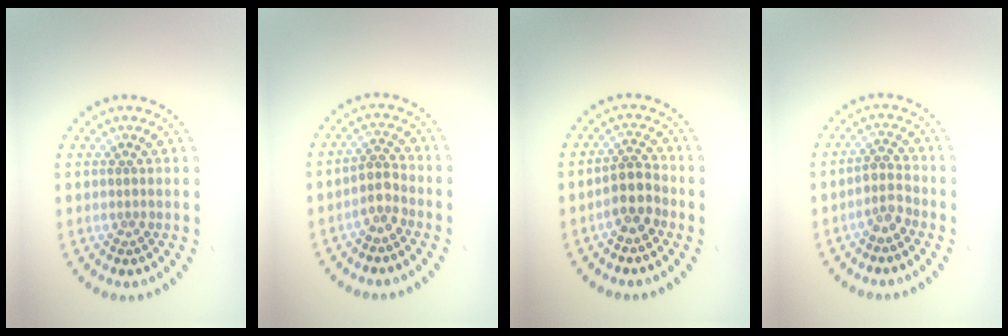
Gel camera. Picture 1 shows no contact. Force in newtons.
{"total": 2.0, "press": 1.5, "slide": 1.3}
{"total": 2.5, "press": 2.3, "slide": 1.1}
{"total": 2.0, "press": 1.6, "slide": 1.2}